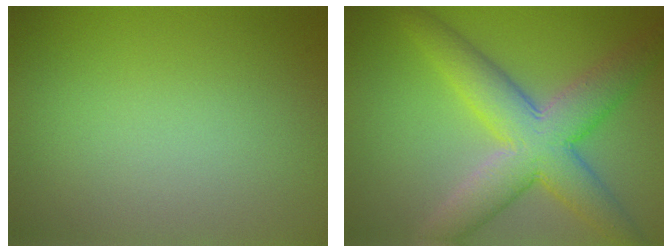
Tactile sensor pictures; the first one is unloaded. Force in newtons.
{"total": 8.2, "press": 8.2, "slide": 0.5}